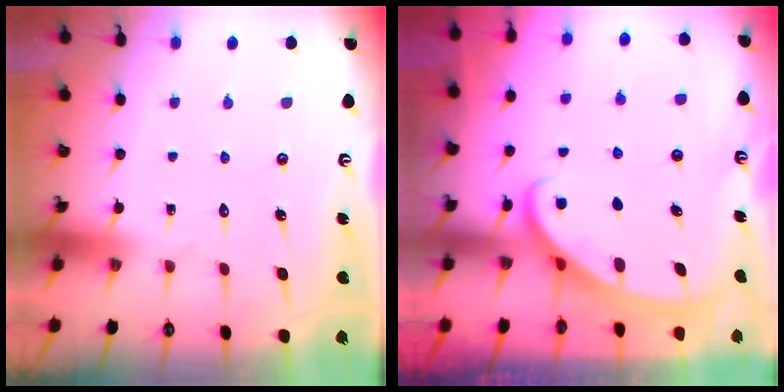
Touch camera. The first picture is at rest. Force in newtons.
{"total": 2.6, "press": 2.6, "slide": 0.4}